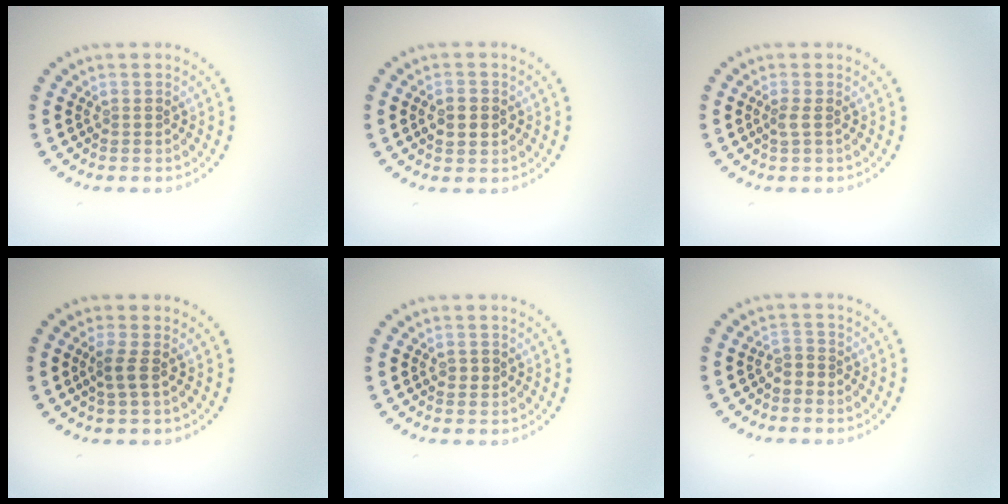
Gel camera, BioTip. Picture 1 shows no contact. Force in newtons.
{"total": 2.0, "press": 2.0, "slide": 0.1}
{"total": 1.0, "press": 0.8, "slide": 0.6}
{"total": 1.6, "press": 1.3, "slide": 1.0}
{"total": 1.0, "press": 1.0, "slide": 0.1}
{"total": 1.1, "press": 0.7, "slide": 0.8}